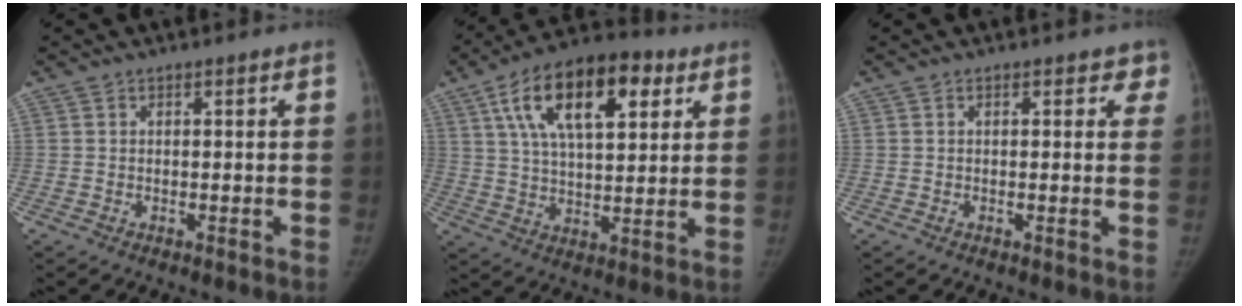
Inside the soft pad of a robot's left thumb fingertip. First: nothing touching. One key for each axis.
{"total": 19.3, "fx": 8.0, "fy": 9.1, "fz": 15.0, "tx": -0.229, "ty": -0.002, "tz": 0.131}
{"total": 2.4, "fx": 1.4, "fy": 1.5, "fz": 1.1, "tx": 0.024, "ty": -0.001, "tz": 0.008}